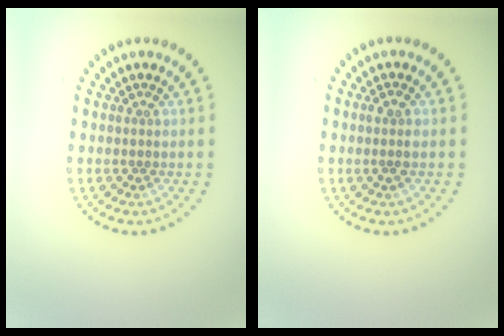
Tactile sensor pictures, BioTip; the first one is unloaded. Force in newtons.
{"total": 1.2, "press": 1.1, "slide": 0.5}